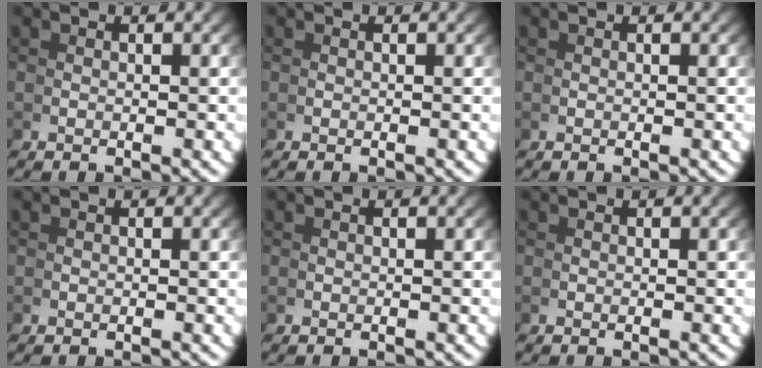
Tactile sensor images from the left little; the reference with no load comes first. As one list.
[{"total": 0.0}, {"total": 0.0}, {"total": 0.0}, {"total": 0.0}, {"total": 0.0}]